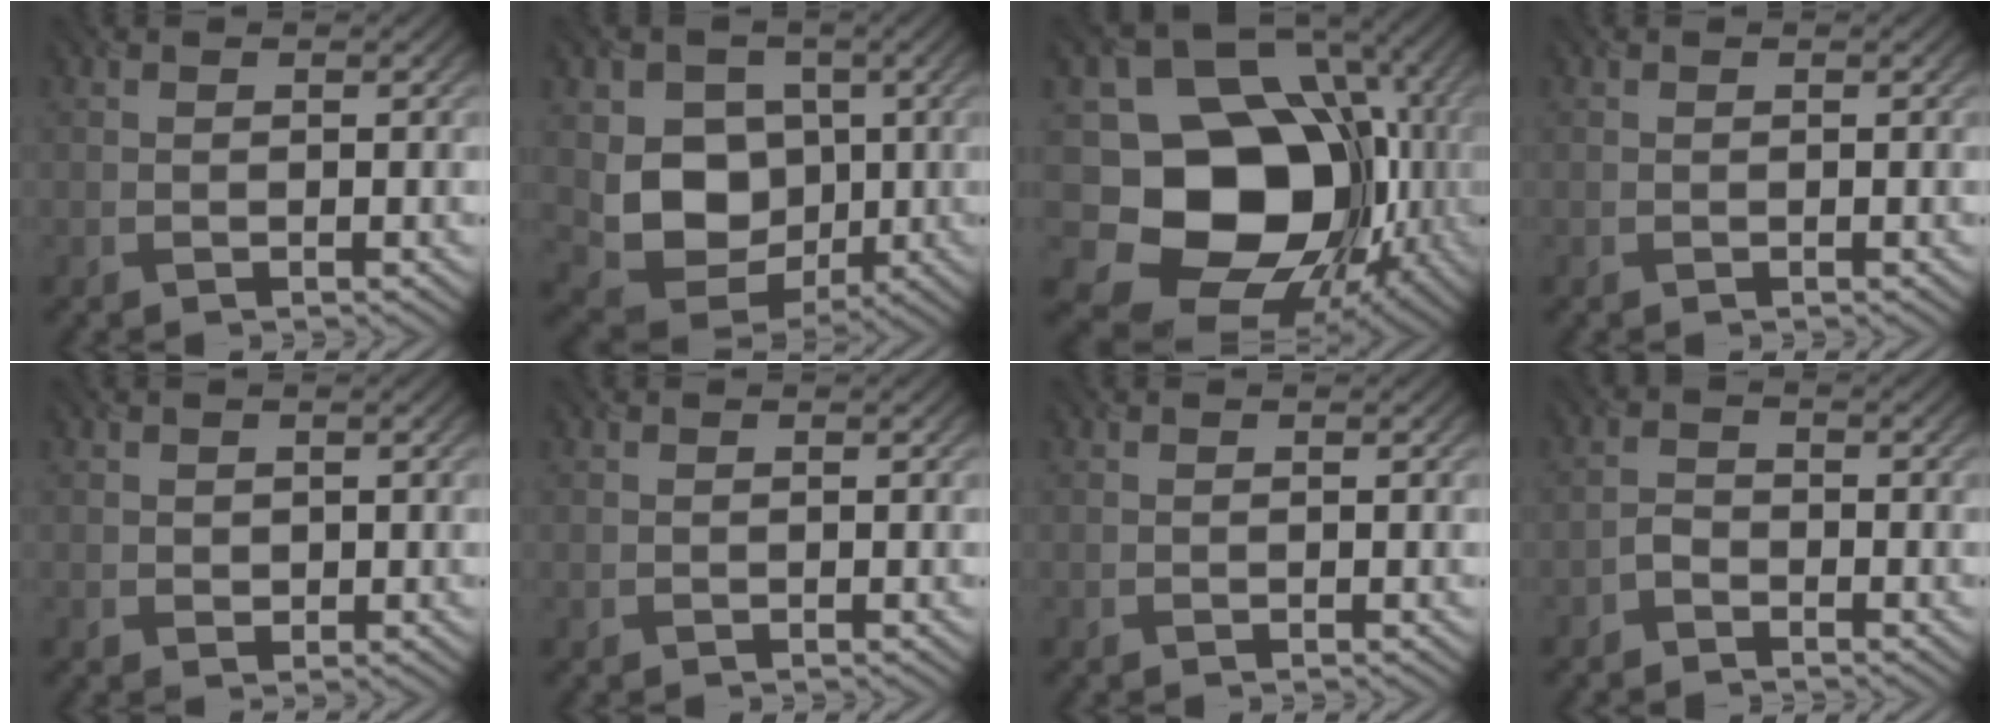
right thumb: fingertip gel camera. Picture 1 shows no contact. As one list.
[{"total": 8.9, "force": [0.1, 7.4, 5.0], "torque": [-0.113, -0.020, 0.002]}, {"total": 18.1, "force": [-2.2, 14.7, 10.3], "torque": [-0.185, -0.044, -0.025]}, {"total": 0.0}, {"total": 1.0, "force": [0.4, 0.9, 0.2], "torque": [-0.008, -0.004, 0.008]}, {"total": 0.0}, {"total": 0.0}, {"total": 1.6, "force": [-1.3, 0.7, 0.6], "torque": [-0.011, 0.006, -0.032]}]